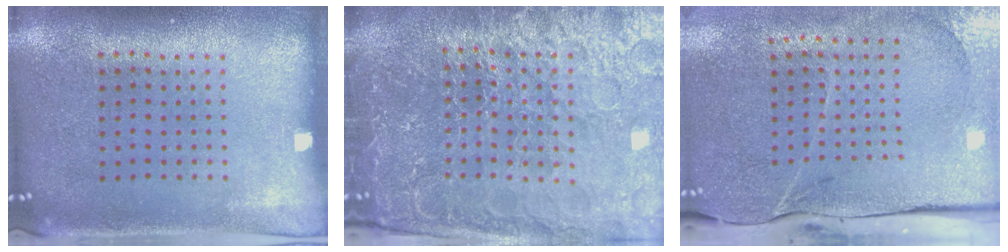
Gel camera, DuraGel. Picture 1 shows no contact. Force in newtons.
{"total": 5.2, "press": 4.8, "slide": 2.1}
{"total": 4.1, "press": 3.4, "slide": 2.3}